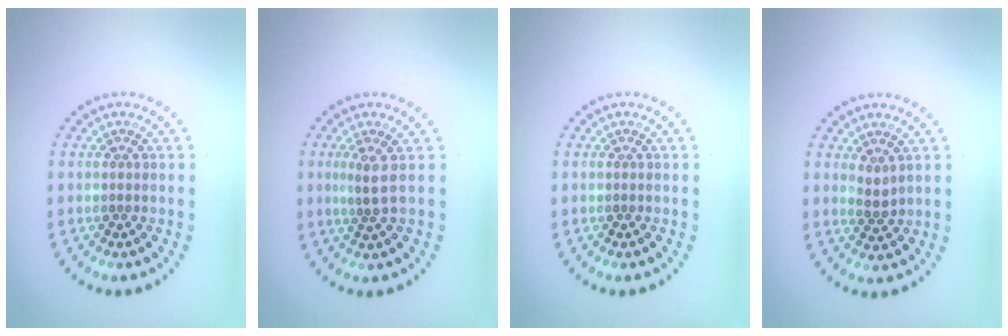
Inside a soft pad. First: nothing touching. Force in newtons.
{"total": 1.7, "press": 1.2, "slide": 1.3}
{"total": 0.0}
{"total": 1.1, "press": 0.9, "slide": 0.7}